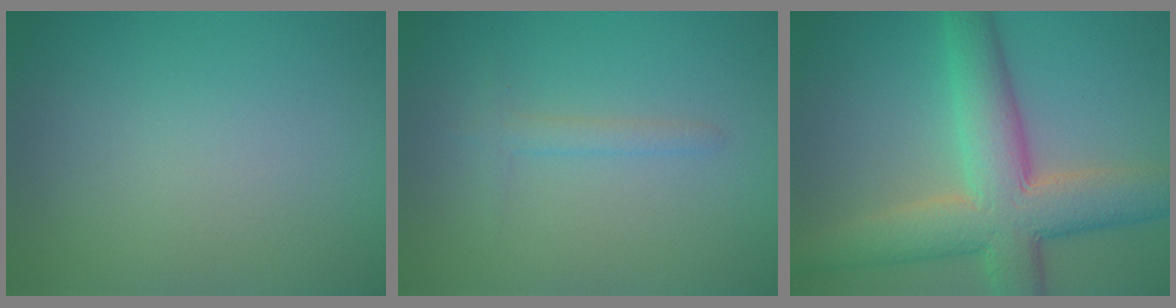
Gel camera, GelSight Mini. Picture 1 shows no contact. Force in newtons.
{"total": 1.2, "press": 1.2, "slide": 0.1}
{"total": 9.0, "press": 8.9, "slide": 0.7}